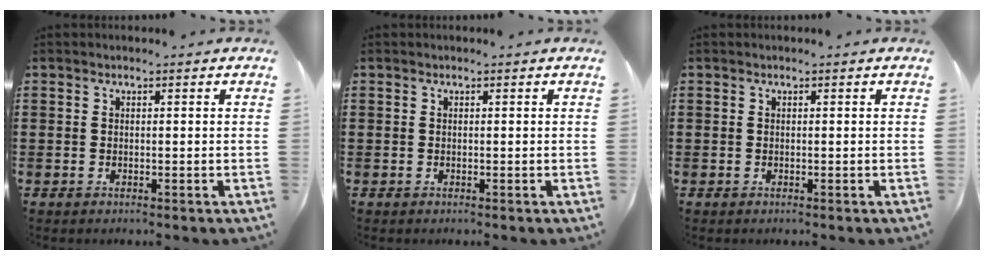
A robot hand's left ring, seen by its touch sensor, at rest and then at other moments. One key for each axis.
{"total": 0.0}
{"total": 0.0}